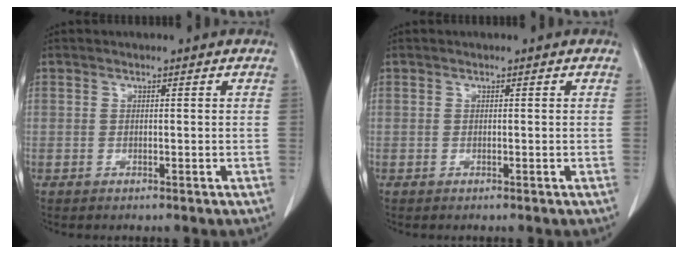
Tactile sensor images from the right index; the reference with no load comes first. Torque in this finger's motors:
{"motor_torque": [0.00, 0.00, 0.00, -0.01]}